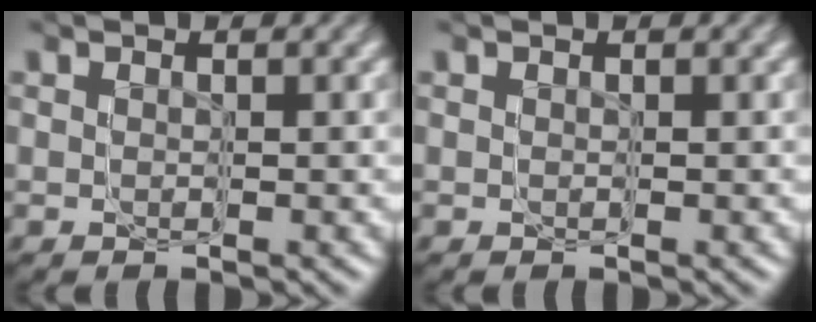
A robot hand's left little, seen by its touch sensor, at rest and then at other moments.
{"total": 0.0}